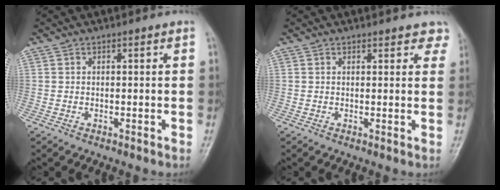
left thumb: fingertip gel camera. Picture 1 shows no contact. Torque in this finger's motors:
{"motor_torque": [0.04, 0.11, -0.03, -0.08, 0.03]}